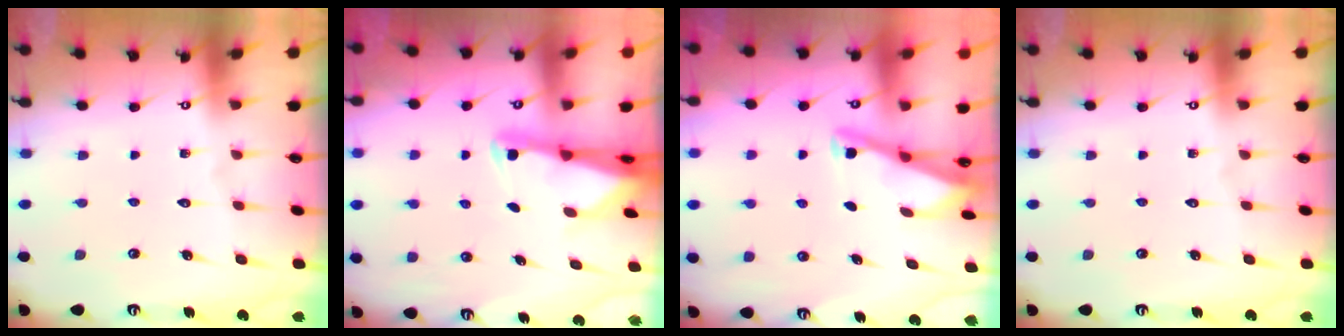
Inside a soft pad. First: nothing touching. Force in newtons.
{"total": 2.8, "press": 2.7, "slide": 0.6}
{"total": 2.9, "press": 2.9, "slide": 0.3}
{"total": 0.0}